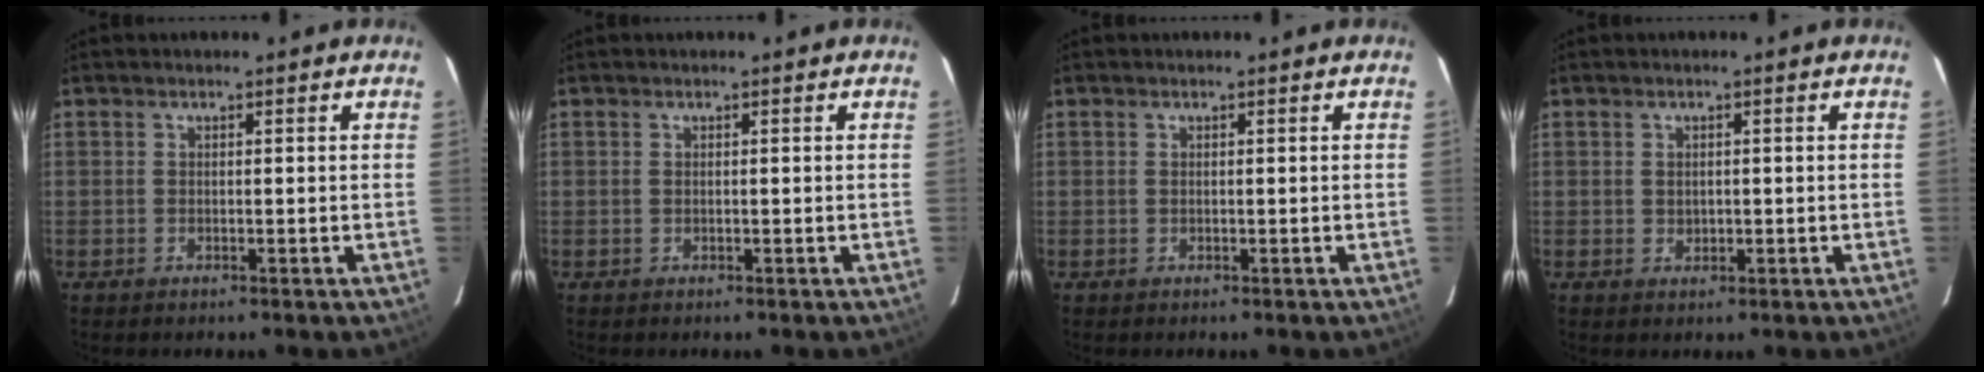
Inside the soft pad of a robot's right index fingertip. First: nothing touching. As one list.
[{"total": 0.0}, {"total": 0.0}, {"total": 1.2, "force": [0.1, 1.1, 0.6], "torque": [-0.007, 0.002, 0.005]}]